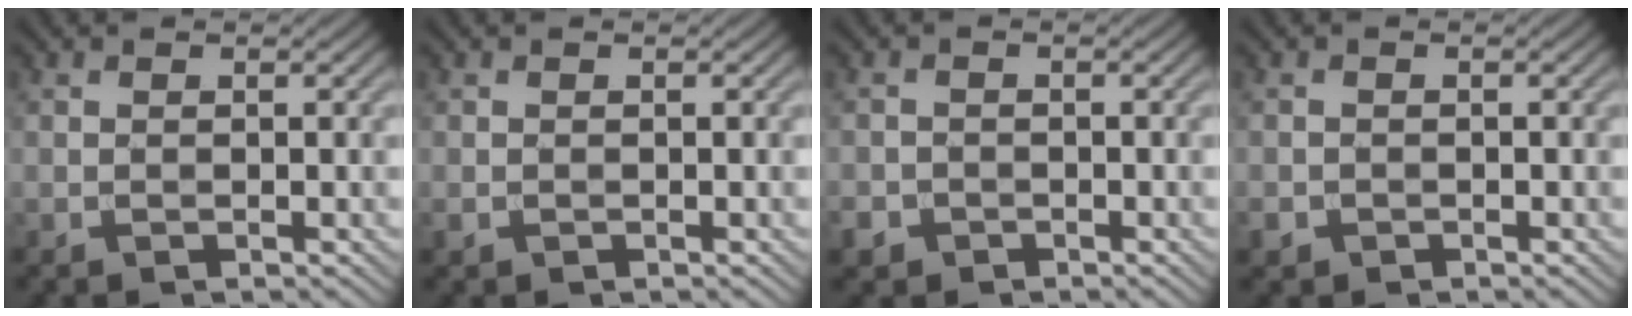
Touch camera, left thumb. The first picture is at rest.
{"total": 0.7, "force": [-0.3, 0.6, 0.3], "torque": [-0.007, -0.006, -0.005]}
{"total": 2.2, "force": [-1.3, 1.7, 0.5], "torque": [-0.011, -0.008, -0.031]}
{"total": 1.4, "force": [-0.8, 1.1, 0.3], "torque": [-0.007, -0.007, -0.019]}